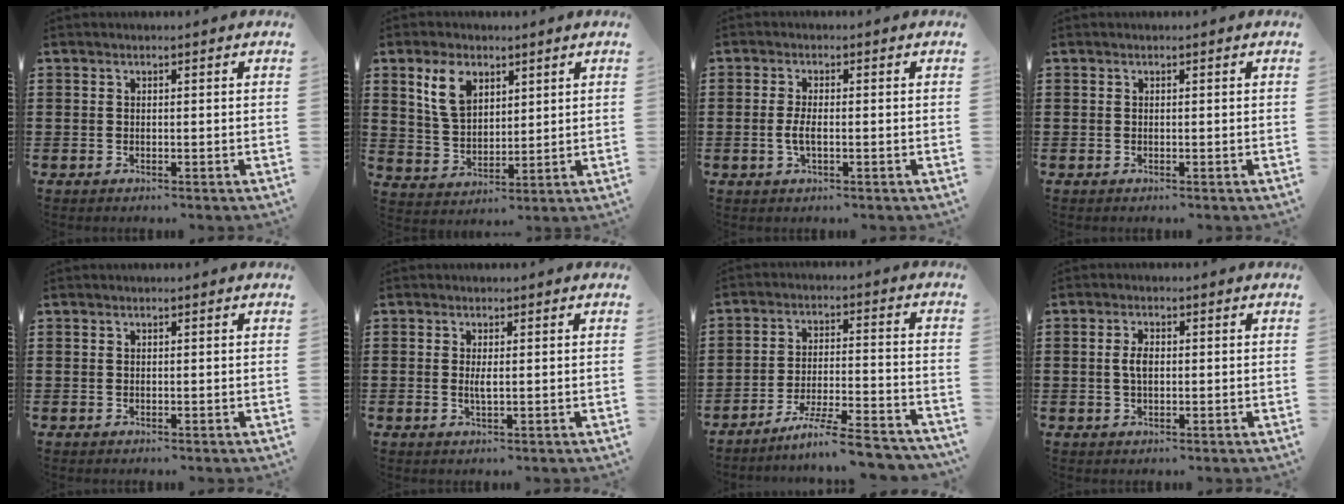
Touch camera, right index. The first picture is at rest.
{"total": 7.6, "force": [4.0, 4.8, 4.3], "torque": [-0.096, 0.013, 0.075]}
{"total": 2.7, "force": [-0.5, 0.8, 2.5], "torque": [-0.060, -0.005, -0.014]}
{"total": 0.0}
{"total": 0.0}
{"total": 1.8, "force": [0.0, 0.5, 1.7], "torque": [-0.032, -0.001, 0.000]}
{"total": 7.8, "force": [-6.9, 0.0, 3.7], "torque": [-0.068, -0.002, -0.134]}
{"total": 3.0, "force": [0.2, 1.4, 2.6], "torque": [-0.060, 0.004, -0.002]}